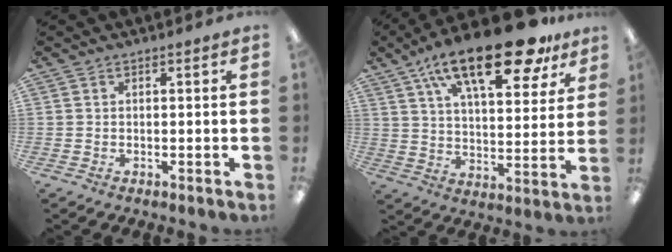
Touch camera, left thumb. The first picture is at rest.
{"total": 22.5, "force": [14.6, 8.3, 14.9], "torque": [-0.236, -0.072, 0.241]}